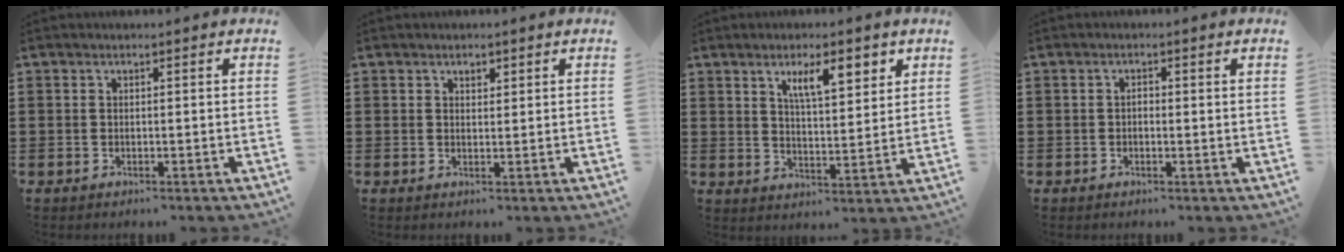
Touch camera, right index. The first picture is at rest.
{"total": 1.2, "force": [0.8, 0.7, 0.5], "torque": [-0.011, 0.002, 0.016]}
{"total": 7.2, "force": [3.8, 2.3, 5.7], "torque": [-0.097, -0.001, 0.060]}
{"total": 0.7, "force": [-0.1, 0.2, 0.7], "torque": [-0.013, -0.004, -0.001]}